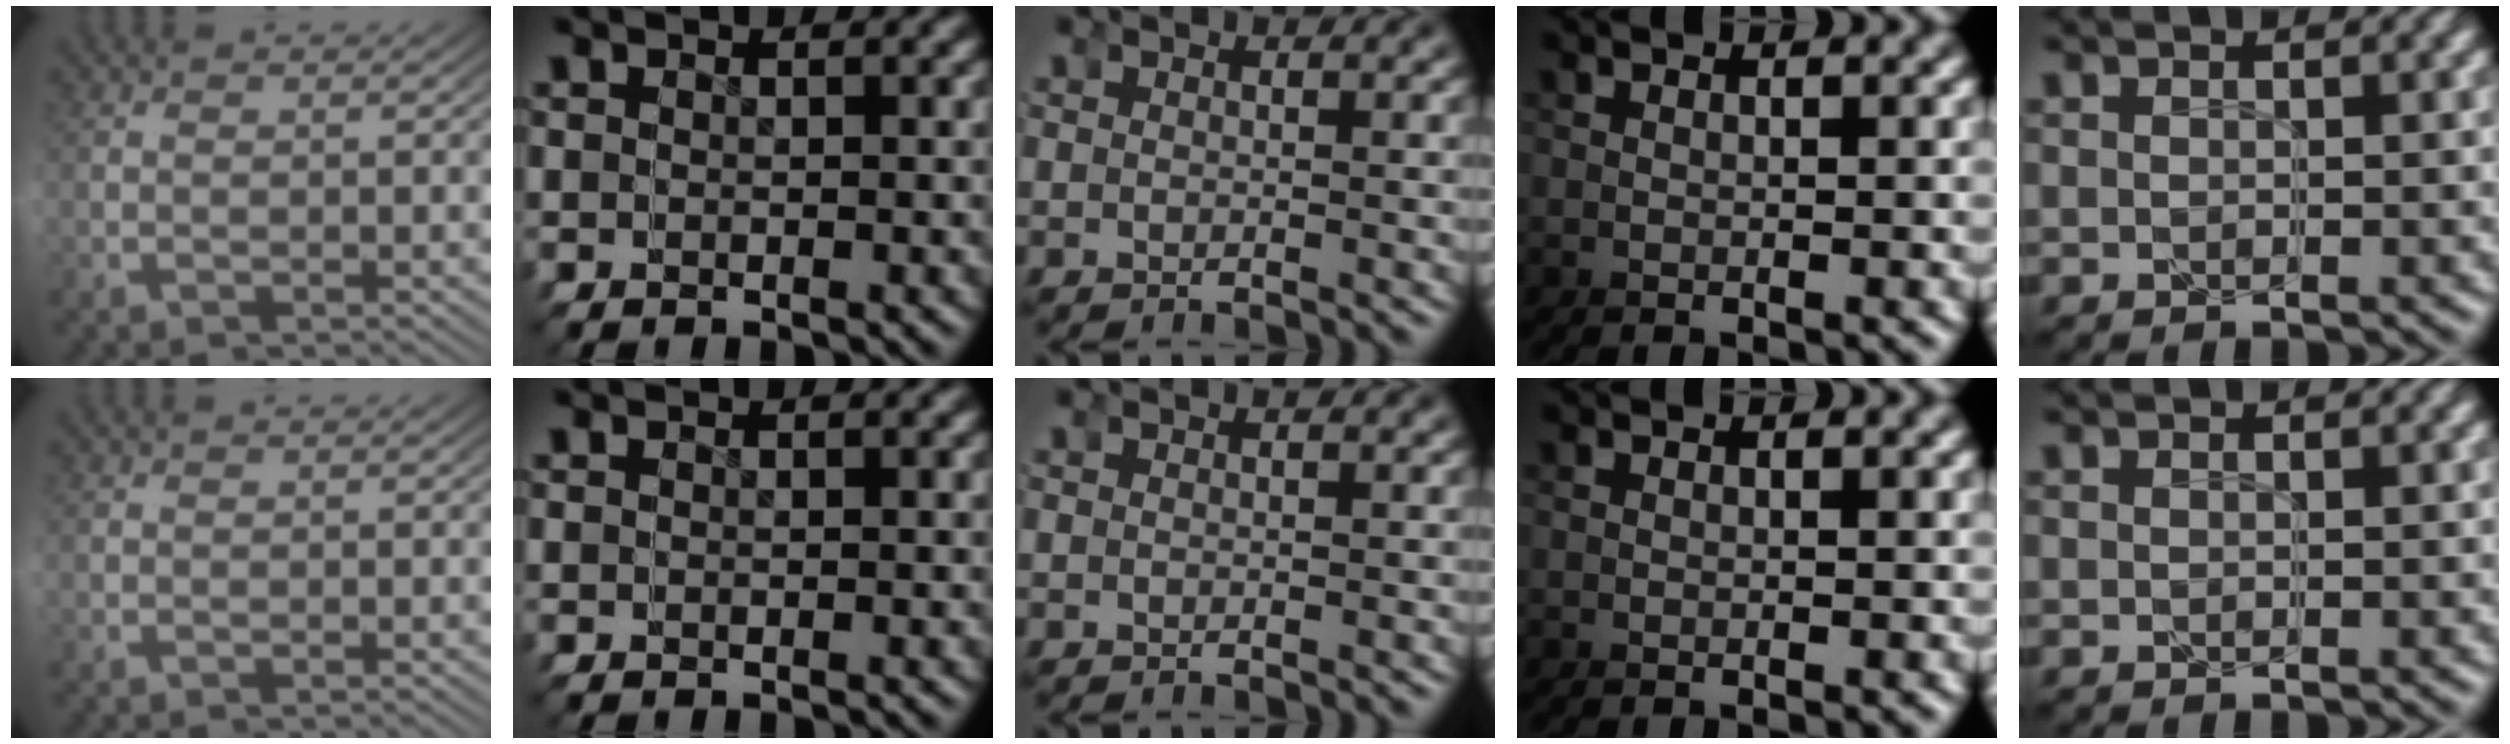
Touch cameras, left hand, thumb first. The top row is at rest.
{}